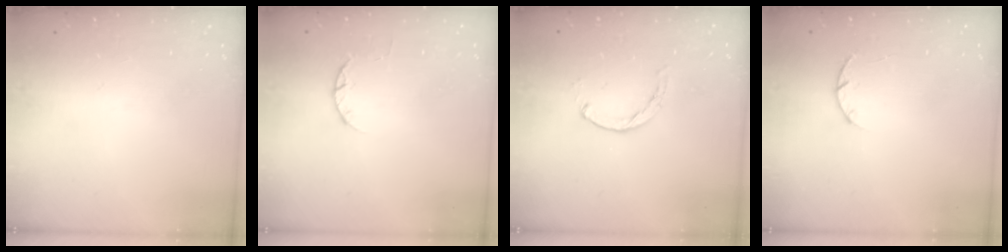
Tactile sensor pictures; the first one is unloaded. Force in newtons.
{"total": 2.4, "press": 2.4, "slide": 0.4}
{"total": 0.7, "press": 0.7, "slide": 0.2}
{"total": 2.9, "press": 2.9, "slide": 0.5}